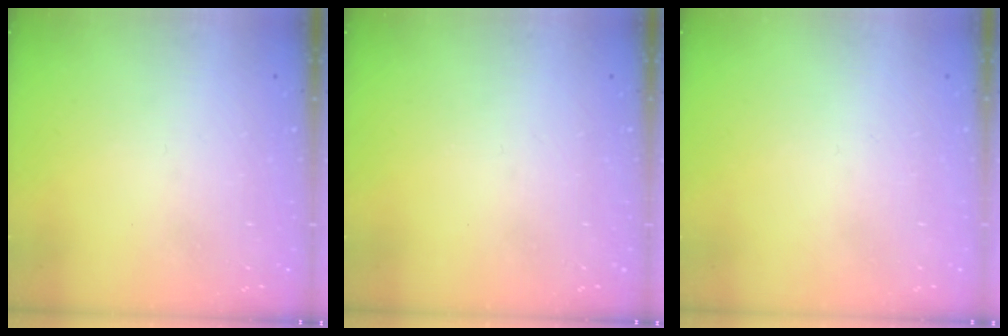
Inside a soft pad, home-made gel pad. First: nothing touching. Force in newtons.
{"total": 0.0}
{"total": 1.9, "press": 1.9, "slide": 0.1}